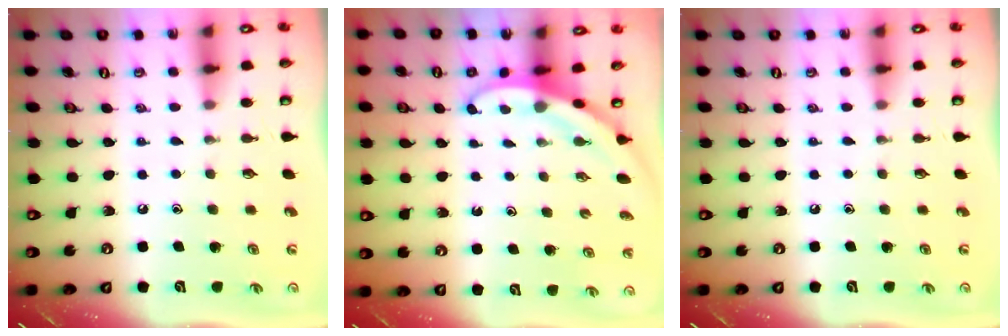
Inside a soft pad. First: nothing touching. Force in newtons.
{"total": 3.3, "press": 3.3, "slide": 0.1}
{"total": 0.0}